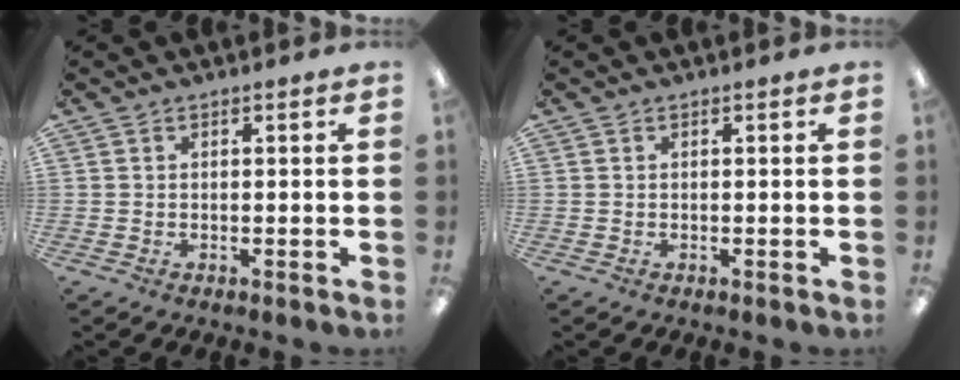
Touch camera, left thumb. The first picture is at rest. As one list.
[{"total": 0.0}]